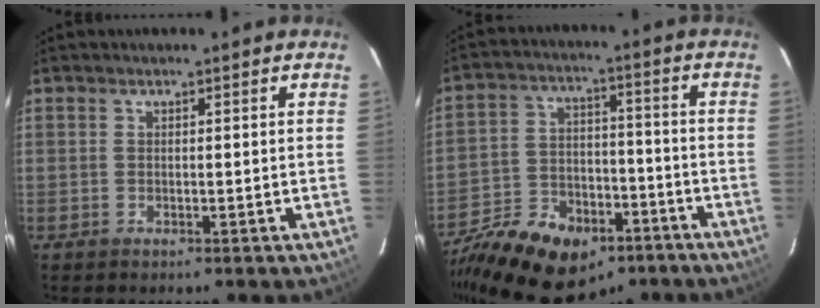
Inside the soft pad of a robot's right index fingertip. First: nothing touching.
{"total": 20.2, "force": [-12.6, 11.6, 10.7], "torque": [-0.233, -0.003, -0.193]}